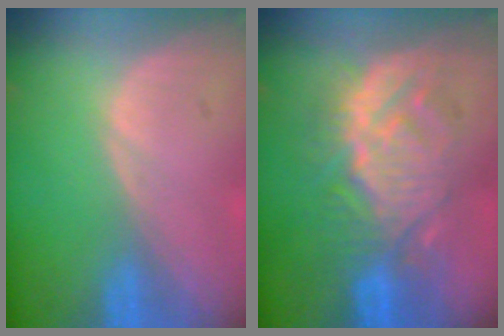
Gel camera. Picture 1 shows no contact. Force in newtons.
{"total": 9.5, "press": 9.4, "slide": 0.5}